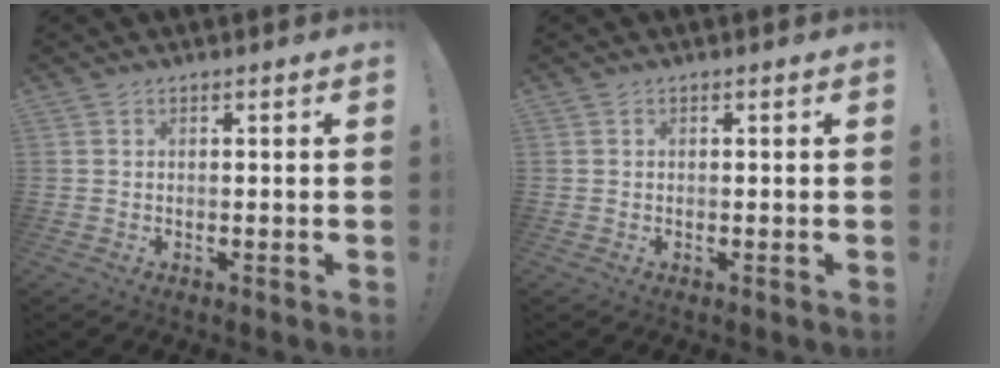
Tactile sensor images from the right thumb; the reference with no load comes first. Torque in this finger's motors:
{"motor_torque": [-0.07, -0.13, 0.05, -0.10, 0.00]}